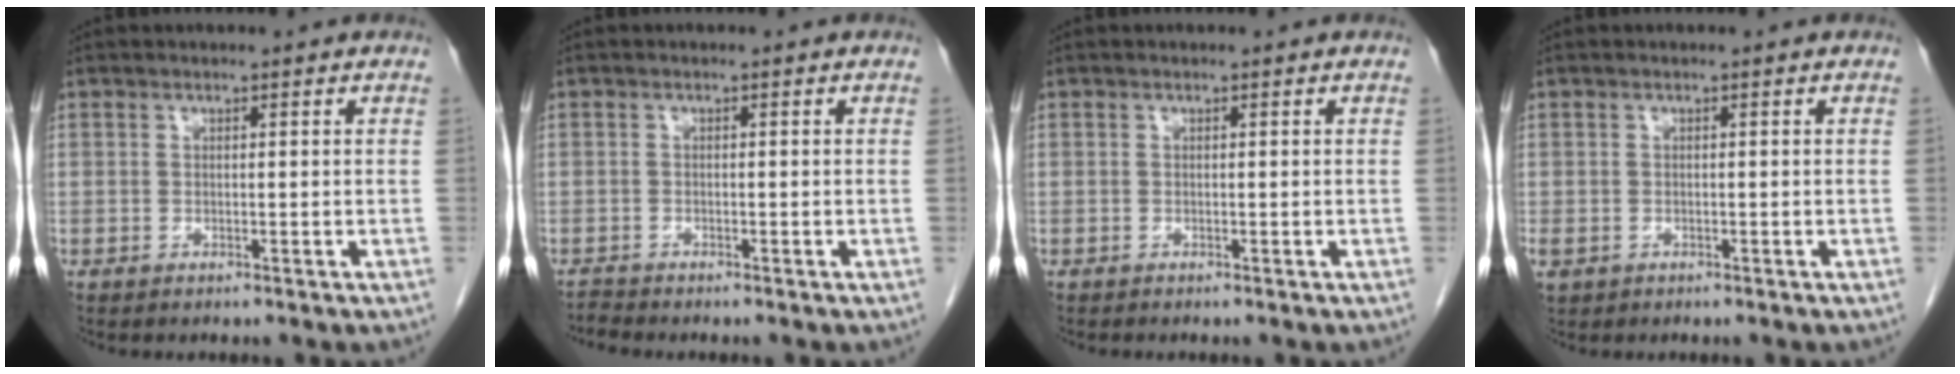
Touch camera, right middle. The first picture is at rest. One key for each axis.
{"total": 1.0, "fx": -0.9, "fy": -0.4, "fz": -0.3, "tx": 0.000, "ty": -0.011, "tz": -0.019}
{"total": 0.0}
{"total": 1.8, "fx": -0.7, "fy": 1.3, "fz": 1.0, "tx": -0.027, "ty": -0.003, "tz": -0.006}